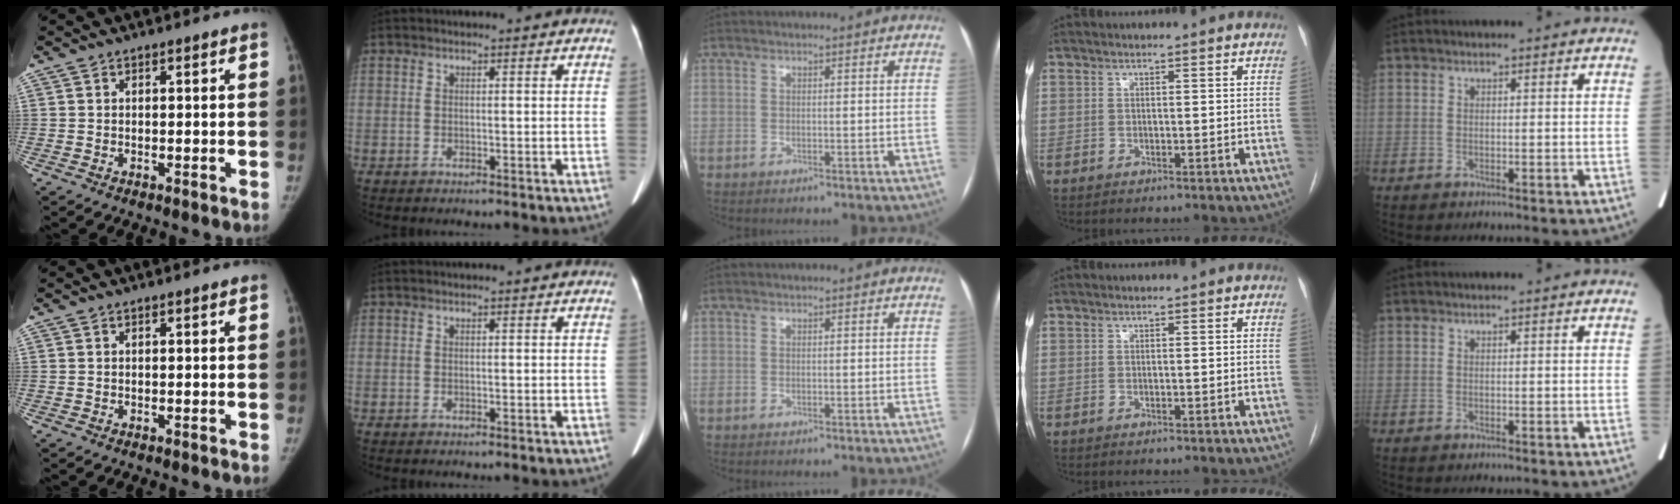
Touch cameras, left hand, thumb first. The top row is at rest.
{}